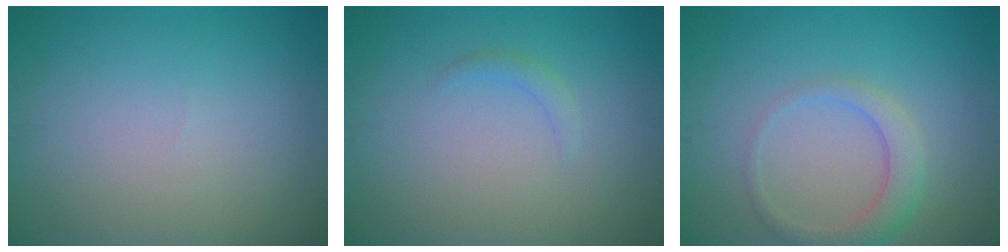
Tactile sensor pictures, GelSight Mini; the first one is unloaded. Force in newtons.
{"total": 0.9, "press": 0.9, "slide": 0.0}
{"total": 2.9, "press": 2.9, "slide": 0.2}